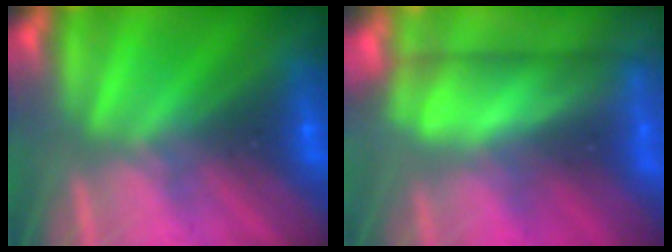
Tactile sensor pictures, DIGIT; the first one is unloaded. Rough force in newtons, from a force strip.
{"total": 4.4}